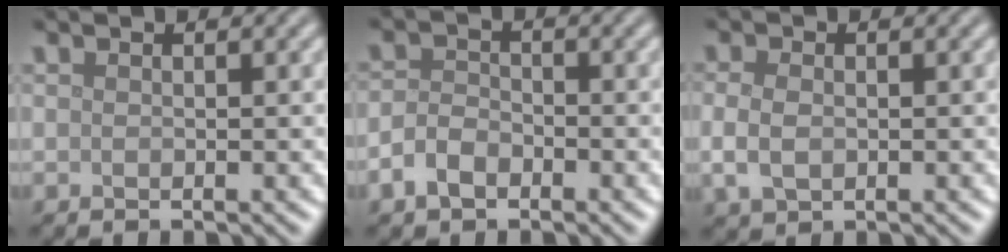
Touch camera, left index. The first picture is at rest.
{"total": 2.6, "force": [-1.5, 1.6, 1.4], "torque": [-0.027, 0.002, -0.035]}
{"total": 2.6, "force": [-0.3, 1.8, 1.8], "torque": [-0.044, -0.003, -0.006]}